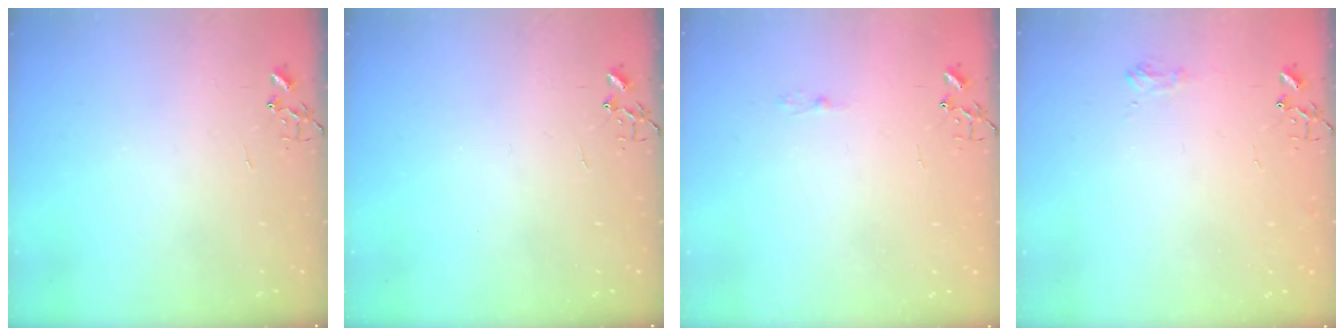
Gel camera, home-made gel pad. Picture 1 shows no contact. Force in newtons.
{"total": 0.0}
{"total": 2.5, "press": 2.5, "slide": 0.3}
{"total": 7.1, "press": 7.1, "slide": 0.8}